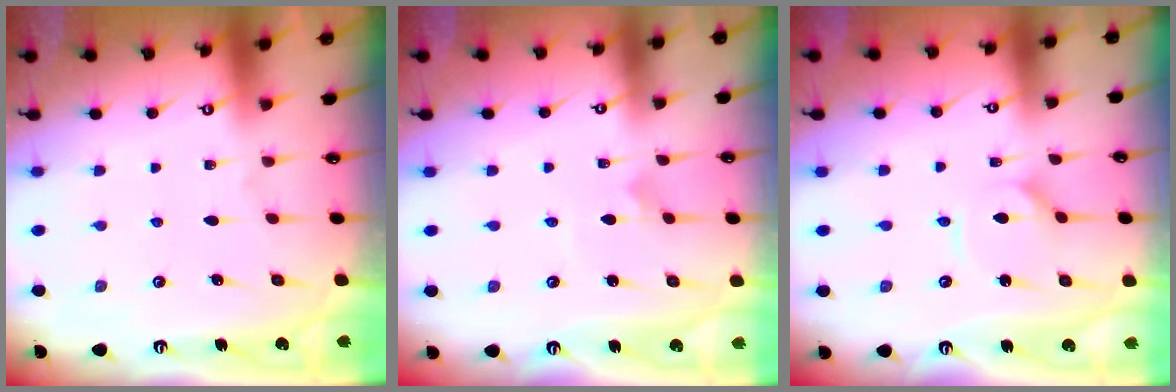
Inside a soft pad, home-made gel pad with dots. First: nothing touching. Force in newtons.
{"total": 2.3, "press": 2.3, "slide": 0.1}
{"total": 3.6, "press": 3.6, "slide": 0.5}